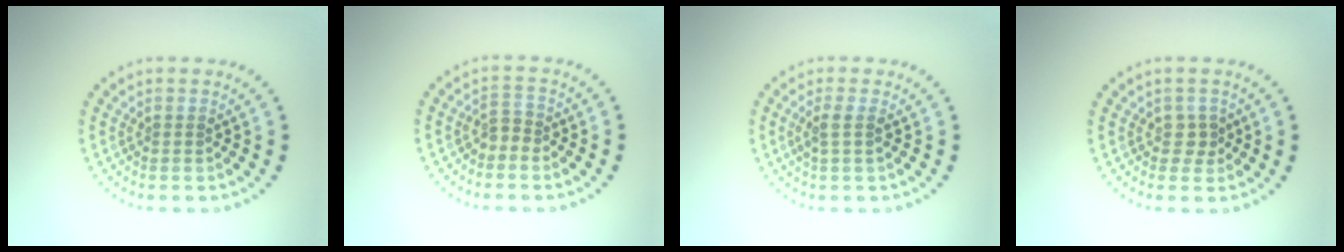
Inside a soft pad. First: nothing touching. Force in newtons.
{"total": 1.3, "press": 1.0, "slide": 0.8}
{"total": 1.3, "press": 1.1, "slide": 0.7}
{"total": 1.3, "press": 1.0, "slide": 0.8}